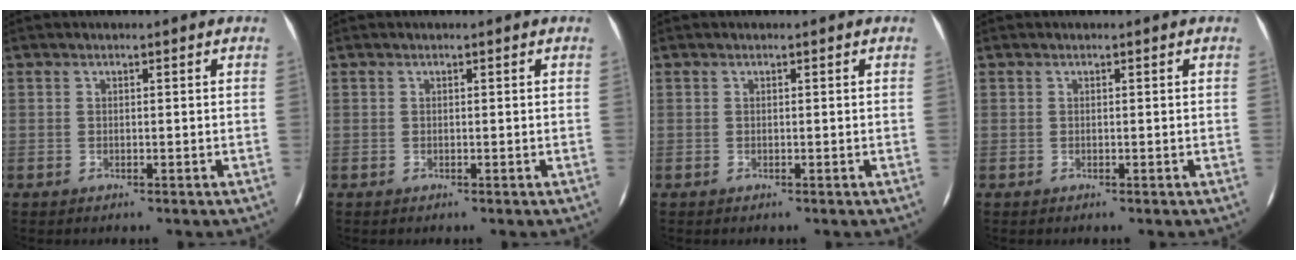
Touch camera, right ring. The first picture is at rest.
{"total": 0.0}
{"total": 0.0}
{"total": 0.0}